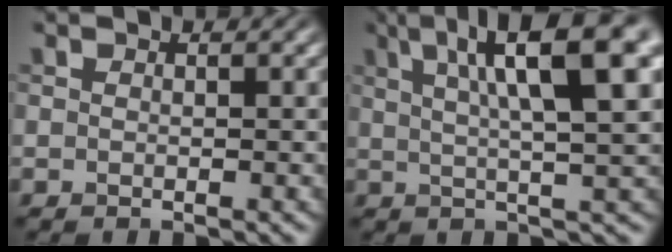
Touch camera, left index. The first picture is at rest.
{"total": 11.7, "force": [4.9, 2.7, 10.3], "torque": [-0.126, 0.019, 0.070]}